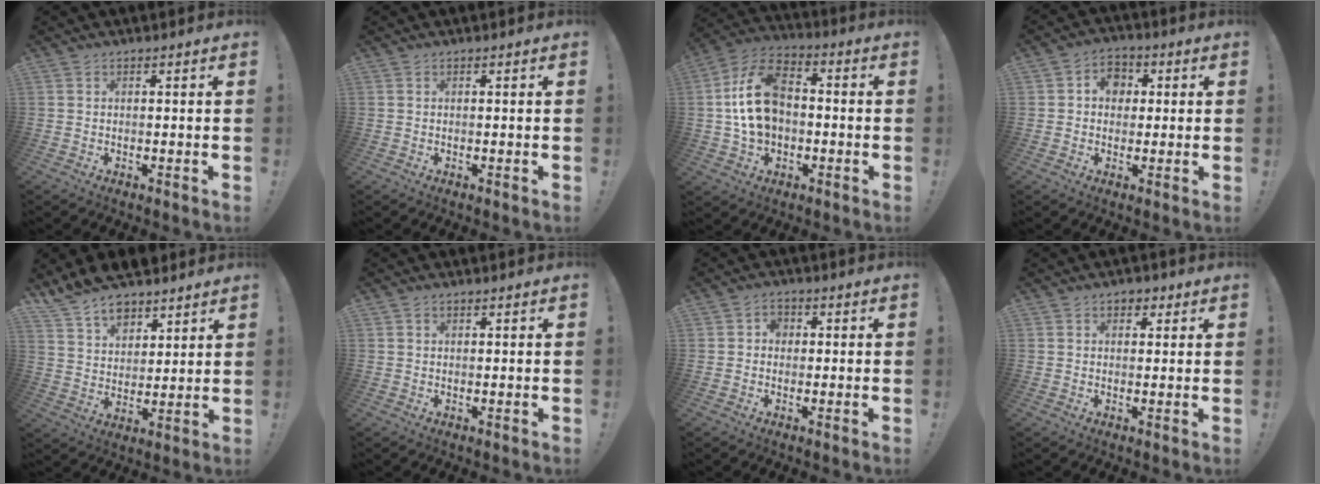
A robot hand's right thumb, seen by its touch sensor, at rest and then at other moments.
{"total": 0.0}
{"total": 15.9, "force": [0.0, 11.5, 11.0], "torque": [-0.188, 0.022, 0.001]}
{"total": 6.8, "force": [1.2, 5.9, 3.2], "torque": [-0.044, 0.002, 0.023]}
{"total": 11.1, "force": [8.9, 5.7, 3.3], "torque": [-0.069, -0.065, 0.174]}
{"total": 0.8, "force": [0.6, 0.4, 0.2], "torque": [-0.003, 0.000, 0.011]}
{"total": 3.2, "force": [-0.3, 2.7, 1.8], "torque": [-0.031, 0.008, -0.005]}
{"total": 3.1, "force": [1.2, 2.5, 1.4], "torque": [-0.008, 0.000, 0.018]}